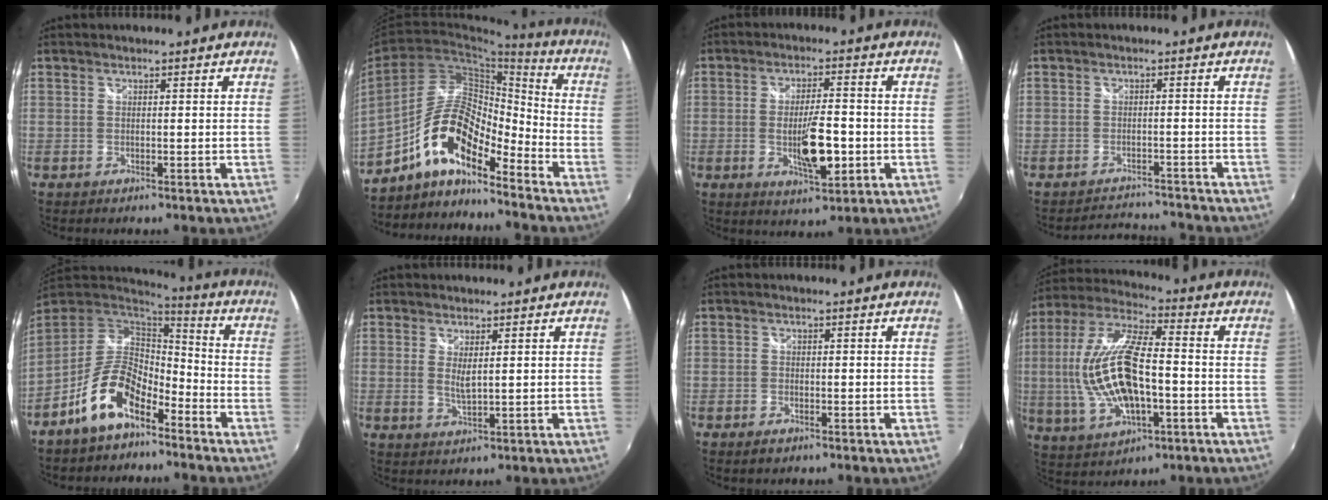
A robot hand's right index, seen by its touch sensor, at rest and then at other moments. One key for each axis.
{"total": 13.3, "fx": -9.1, "fy": 4.4, "fz": 8.6, "tx": -0.163, "ty": 0.016, "tz": -0.175}
{"total": 9.3, "fx": -2.0, "fy": 2.7, "fz": 8.7, "tx": -0.152, "ty": -0.013, "tz": -0.029}
{"total": 5.7, "fx": -5.3, "fy": 2.1, "fz": 0.2, "tx": -0.011, "ty": 0.021, "tz": -0.077}
{"total": 12.2, "fx": -7.4, "fy": 5.7, "fz": 7.8, "tx": -0.162, "ty": 0.008, "tz": -0.136}
{"total": 2.9, "fx": 0.8, "fy": 0.8, "fz": 2.6, "tx": -0.048, "ty": -0.008, "tz": 0.014}
{"total": 1.6, "fx": -1.1, "fy": 1.0, "fz": 0.6, "tx": -0.014, "ty": -0.003, "tz": -0.020}
{"total": 18.0, "fx": -2.4, "fy": 7.1, "fz": 16.3, "tx": -0.332, "ty": -0.002, "tz": -0.035}